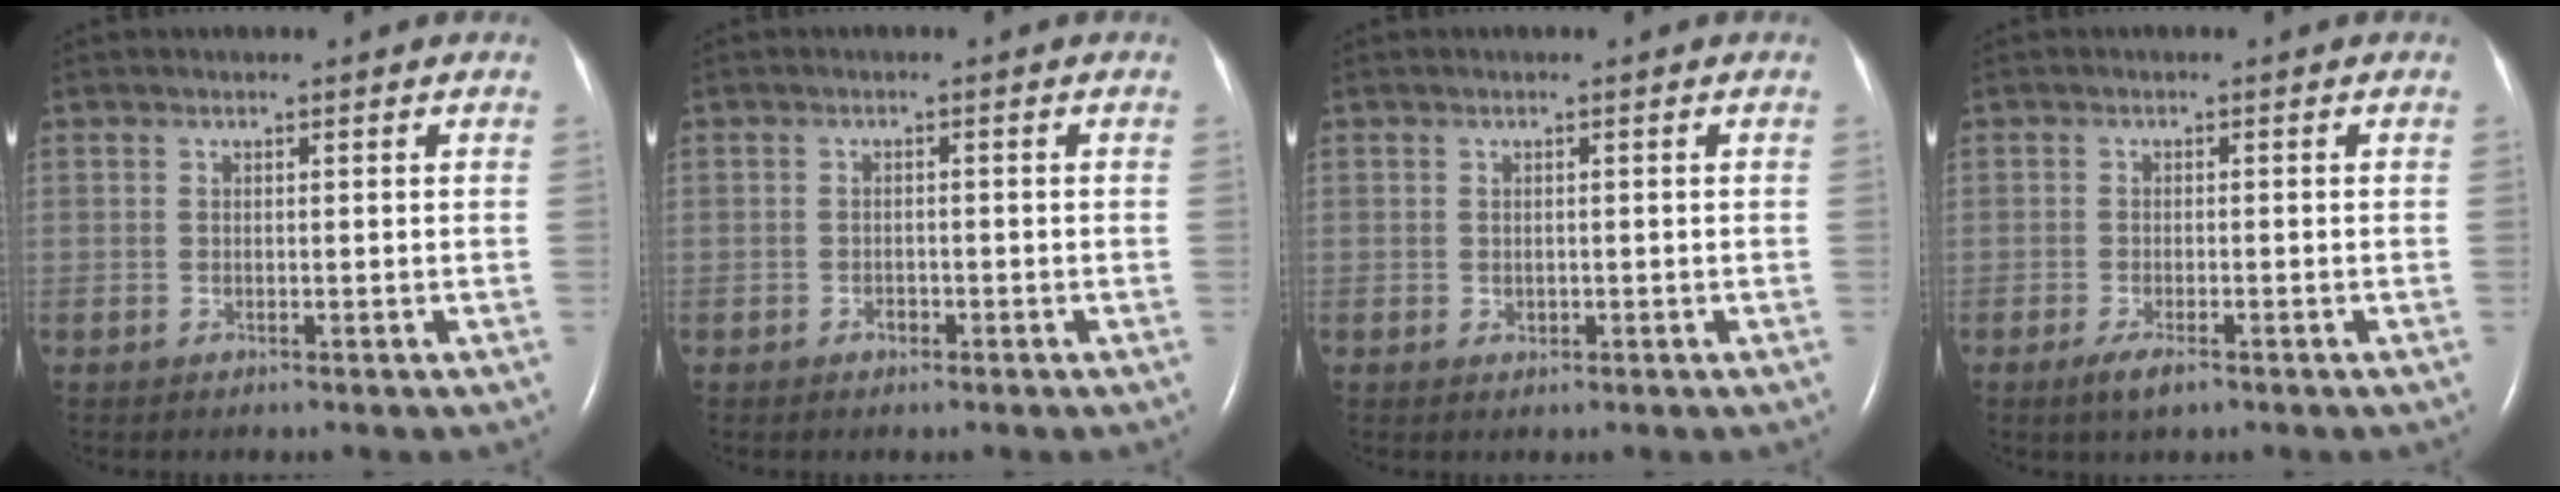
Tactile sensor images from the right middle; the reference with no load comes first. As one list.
[{"total": 1.0, "force": [-0.7, 0.7, 0.4], "torque": [-0.007, 0.003, -0.010]}, {"total": 0.8, "force": [-0.1, 0.7, 0.4], "torque": [-0.007, 0.000, -0.001]}, {"total": 2.9, "force": [-1.8, 0.7, 2.1], "torque": [-0.048, -0.005, -0.033]}]